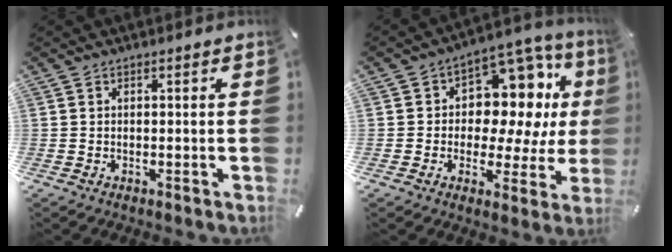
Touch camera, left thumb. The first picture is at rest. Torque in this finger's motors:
{"motor_torque": [2.49, 2.45, 1.29, -0.15, 0.16]}